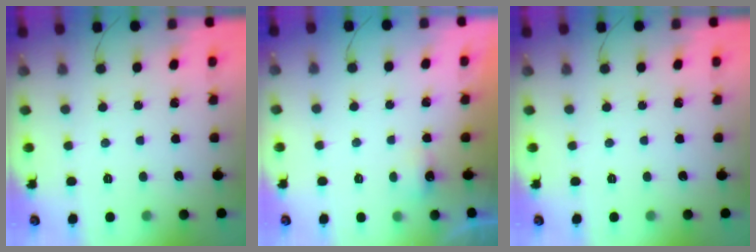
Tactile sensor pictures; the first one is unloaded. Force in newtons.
{"total": 2.4, "press": 2.3, "slide": 0.6}
{"total": 0.0}